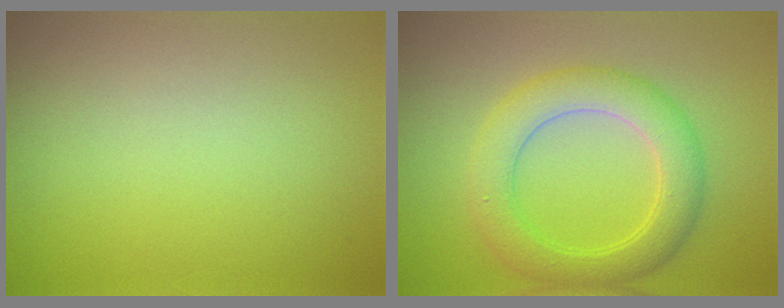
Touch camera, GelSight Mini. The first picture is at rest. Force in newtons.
{"total": 5.0, "press": 5.0, "slide": 0.1}